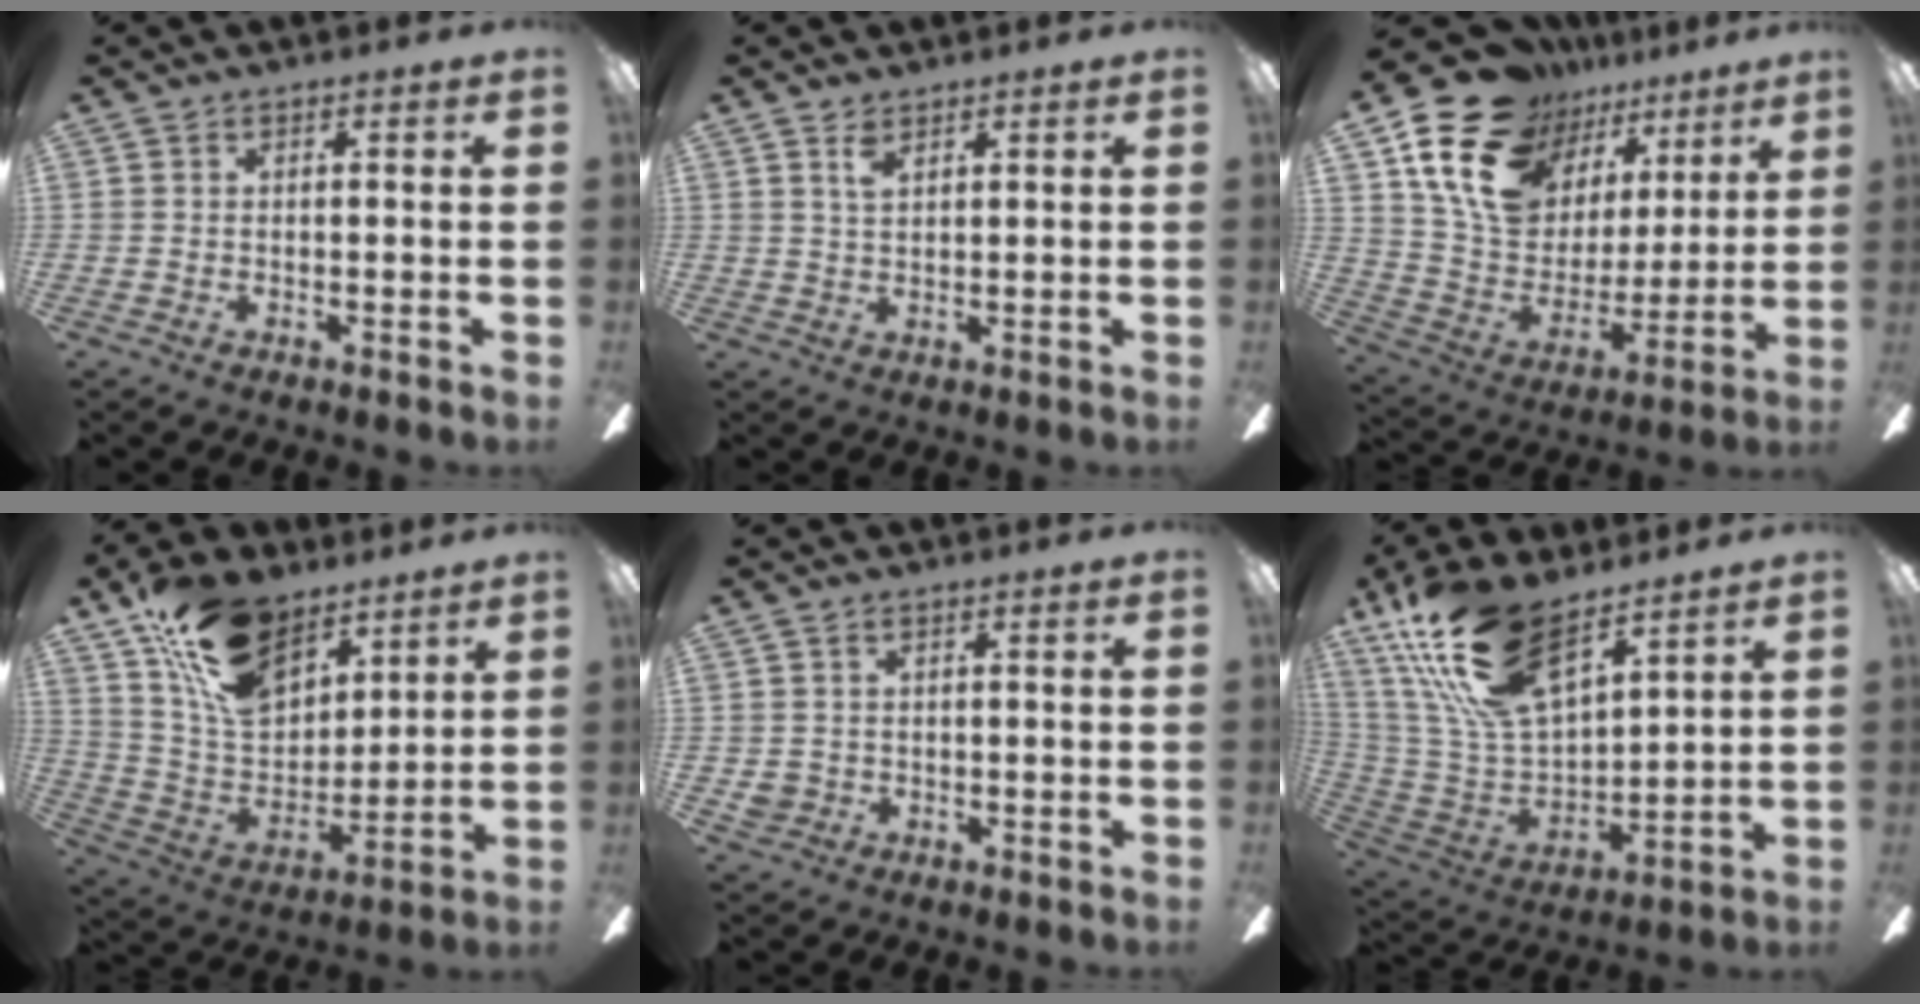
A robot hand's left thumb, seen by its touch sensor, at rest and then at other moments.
{"total": 3.3, "force": [2.2, 1.5, 1.9], "torque": [-0.036, -0.002, 0.038]}
{"total": 19.9, "force": [13.0, 12.5, 8.5], "torque": [-0.160, -0.076, 0.247]}
{"total": 19.4, "force": [12.5, 10.9, 9.9], "torque": [-0.188, -0.057, 0.236]}
{"total": 2.5, "force": [-0.4, 2.4, 0.8], "torque": [-0.016, 0.004, -0.007]}
{"total": 22.5, "force": [14.9, 9.7, 13.8], "torque": [-0.294, -0.076, 0.267]}